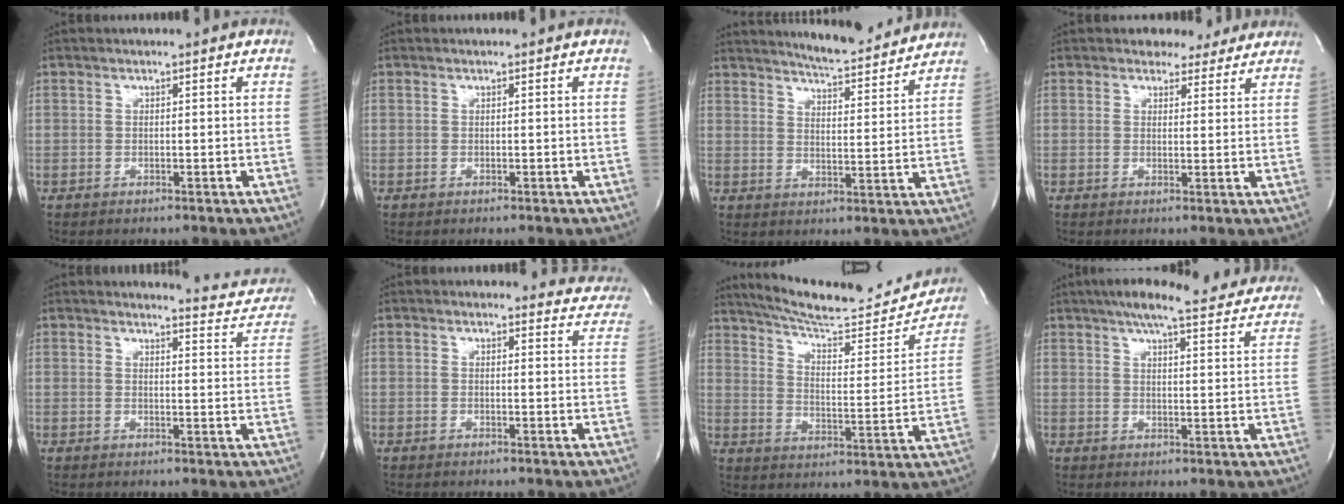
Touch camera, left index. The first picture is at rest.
{"total": 0.0}
{"total": 11.7, "force": [11.2, 1.0, 3.4], "torque": [-0.054, -0.008, 0.151]}
{"total": 4.5, "force": [3.9, 2.2, 0.2], "torque": [0.001, 0.000, 0.038]}
{"total": 8.3, "force": [8.3, 0.9, 0.3], "torque": [0.005, -0.042, 0.077]}
{"total": 8.2, "force": [7.8, 2.3, -0.3], "torque": [0.046, -0.026, 0.046]}
{"total": 22.6, "force": [20.8, 3.4, 8.1], "torque": [-0.123, -0.041, 0.282]}
{"total": 20.4, "force": [18.3, 3.3, 8.5], "torque": [-0.128, 0.003, 0.223]}